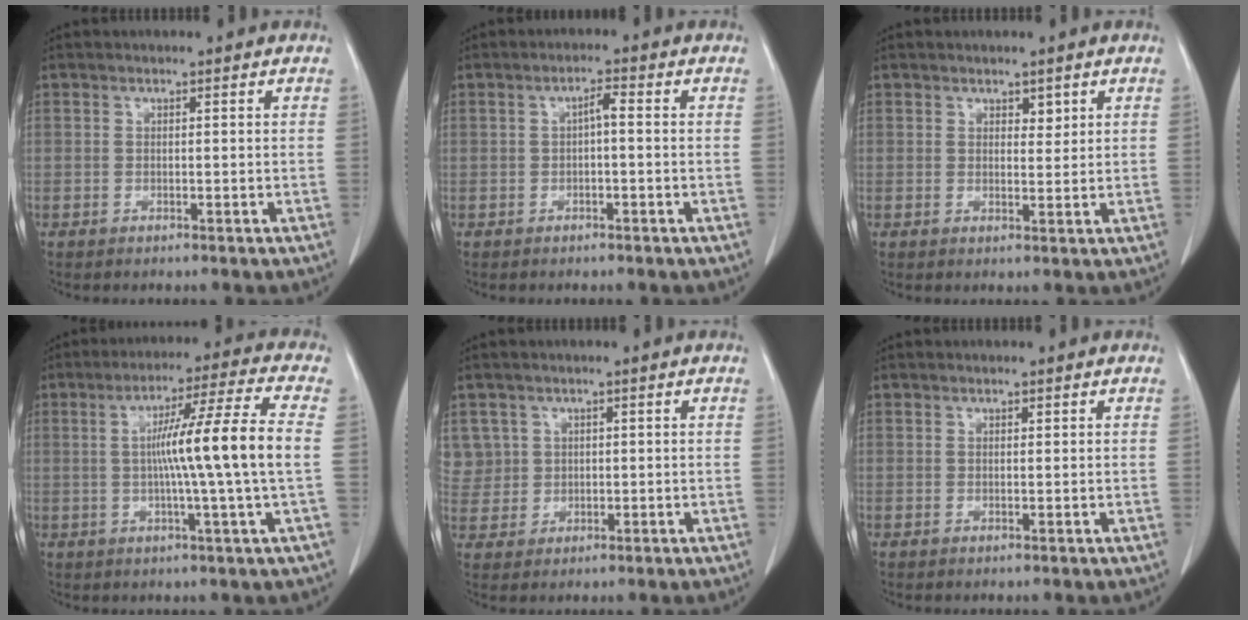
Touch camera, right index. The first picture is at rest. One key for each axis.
{"total": 2.4, "fx": 0.0, "fy": 0.8, "fz": 2.3, "tx": -0.042, "ty": 0.011, "tz": 0.002}
{"total": 2.3, "fx": 1.3, "fy": 1.4, "fz": 1.3, "tx": -0.024, "ty": 0.002, "tz": 0.024}
{"total": 13.5, "fx": 0.1, "fy": -1.8, "fz": 13.4, "tx": -0.219, "ty": 0.006, "tz": -0.001}
{"total": 7.2, "fx": 2.2, "fy": 6.8, "fz": 0.5, "tx": -0.019, "ty": 0.030, "tz": 0.061}
{"total": 0.7, "fx": 0.3, "fy": 0.4, "fz": 0.4, "tx": -0.008, "ty": -0.001, "tz": 0.007}